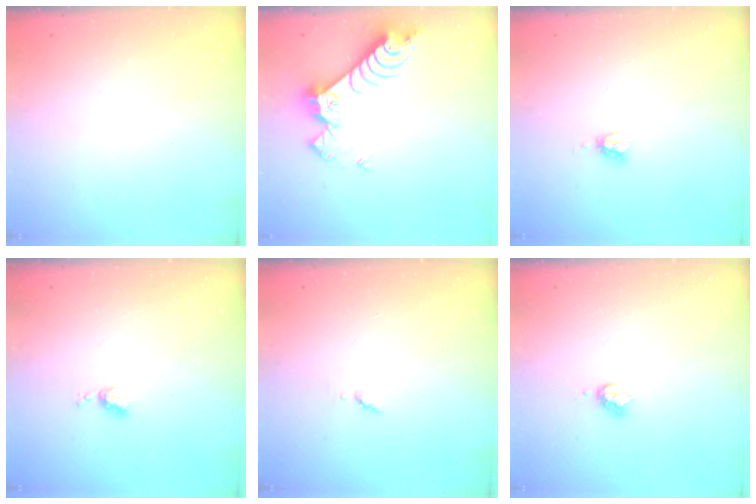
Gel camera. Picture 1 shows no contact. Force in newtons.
{"total": 8.4, "press": 8.4, "slide": 1.0}
{"total": 4.2, "press": 4.2, "slide": 0.1}
{"total": 4.0, "press": 4.0, "slide": 0.5}
{"total": 3.5, "press": 3.4, "slide": 0.5}
{"total": 4.6, "press": 4.6, "slide": 0.4}